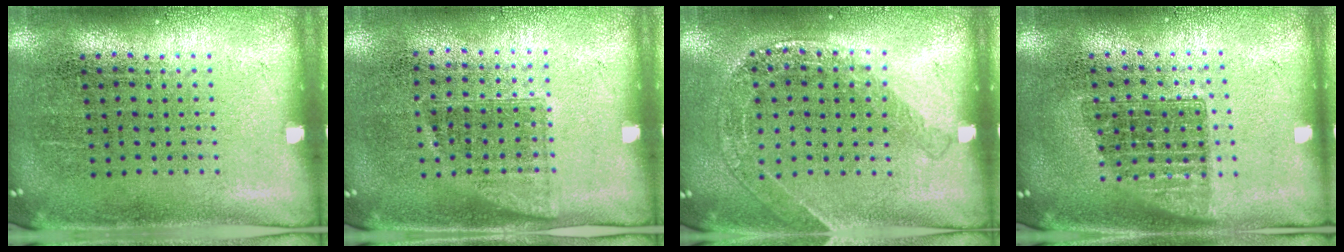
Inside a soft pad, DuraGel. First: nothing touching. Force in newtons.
{"total": 0.9, "press": 0.8, "slide": 0.5}
{"total": 1.4, "press": 1.3, "slide": 0.3}
{"total": 1.3, "press": 1.1, "slide": 0.8}